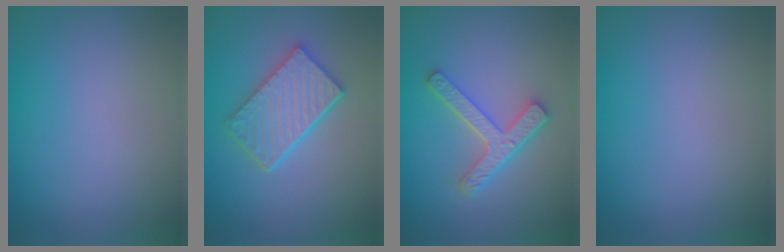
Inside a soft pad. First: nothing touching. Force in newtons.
{"total": 5.1, "press": 4.2, "slide": 2.8}
{"total": 4.3, "press": 3.3, "slide": 2.7}
{"total": 0.0}